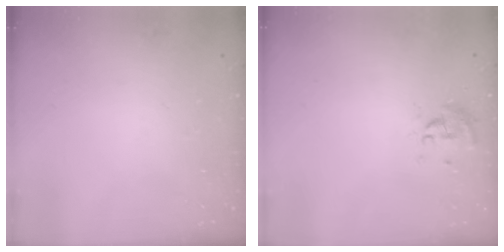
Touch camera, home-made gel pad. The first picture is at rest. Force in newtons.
{"total": 0.0}